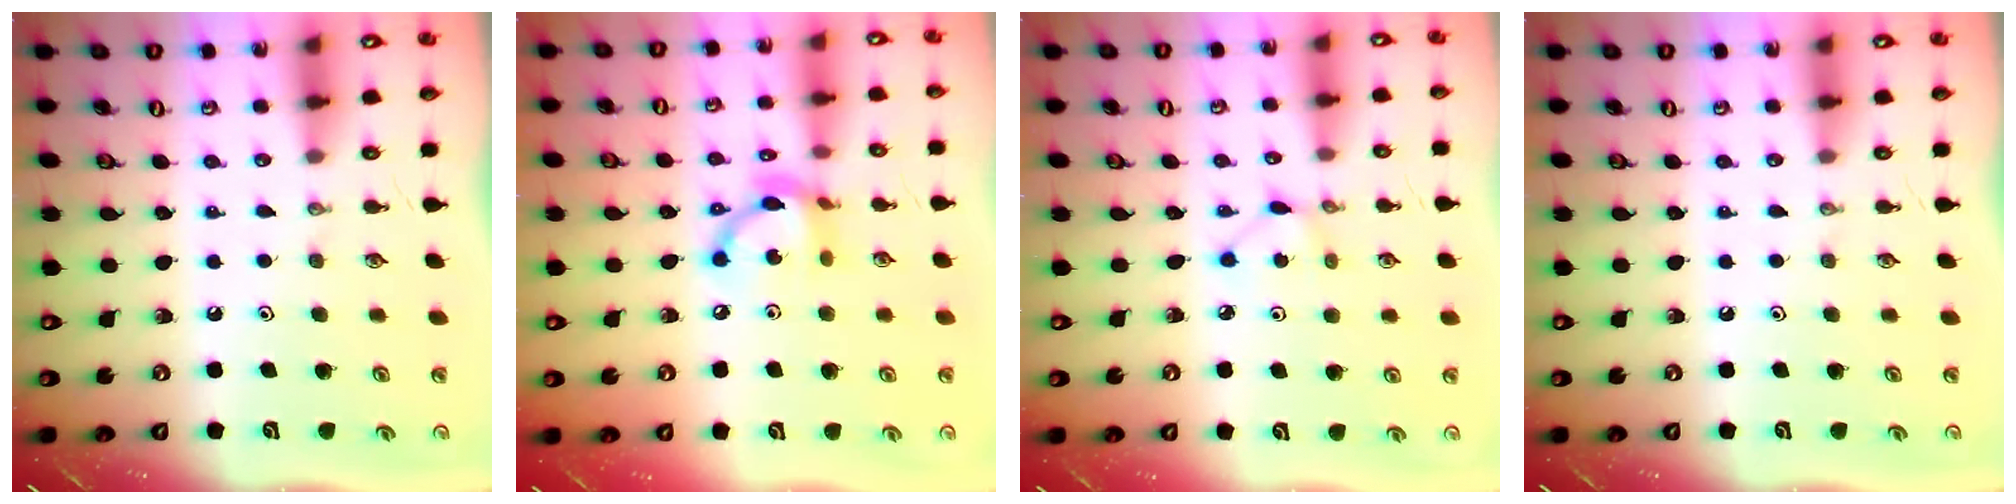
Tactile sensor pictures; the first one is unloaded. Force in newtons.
{"total": 11.7, "press": 11.6, "slide": 0.6}
{"total": 2.1, "press": 2.1, "slide": 0.1}
{"total": 0.0}